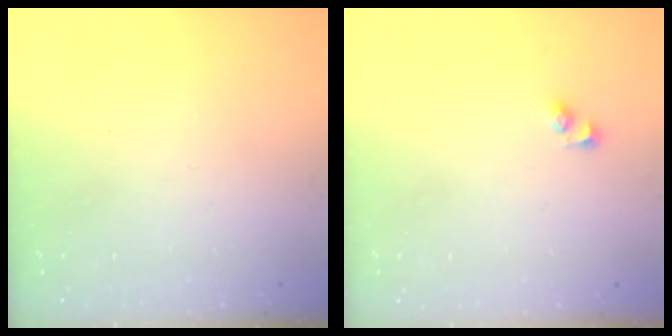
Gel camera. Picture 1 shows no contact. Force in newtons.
{"total": 2.5, "press": 2.5, "slide": 0.3}